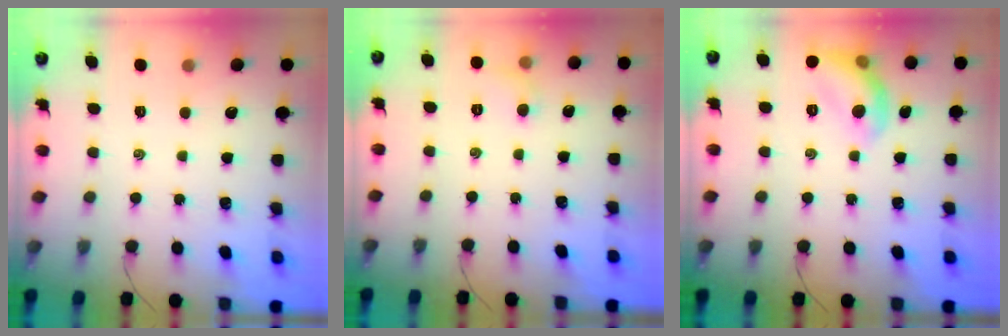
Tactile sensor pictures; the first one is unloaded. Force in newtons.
{"total": 4.0, "press": 3.8, "slide": 1.2}
{"total": 10.0, "press": 9.9, "slide": 1.0}